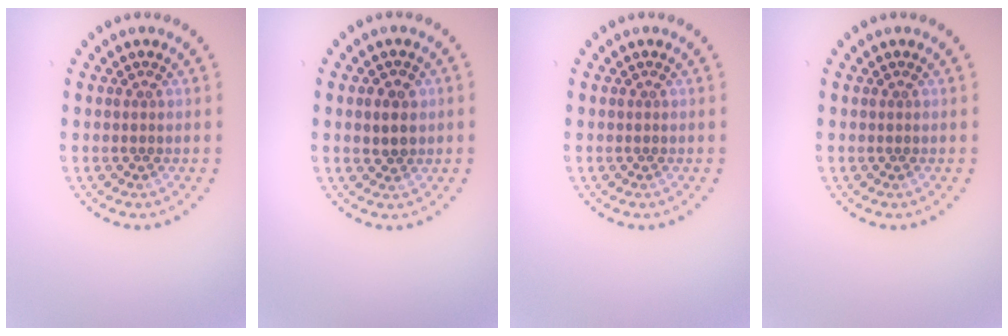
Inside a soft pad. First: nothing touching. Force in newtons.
{"total": 2.3, "press": 2.3, "slide": 0.6}
{"total": 0.0}
{"total": 0.0}